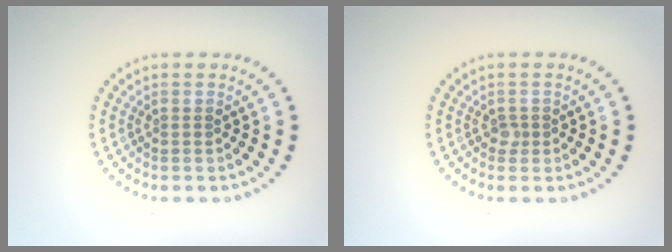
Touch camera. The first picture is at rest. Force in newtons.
{"total": 0.8, "press": 0.6, "slide": 0.6}